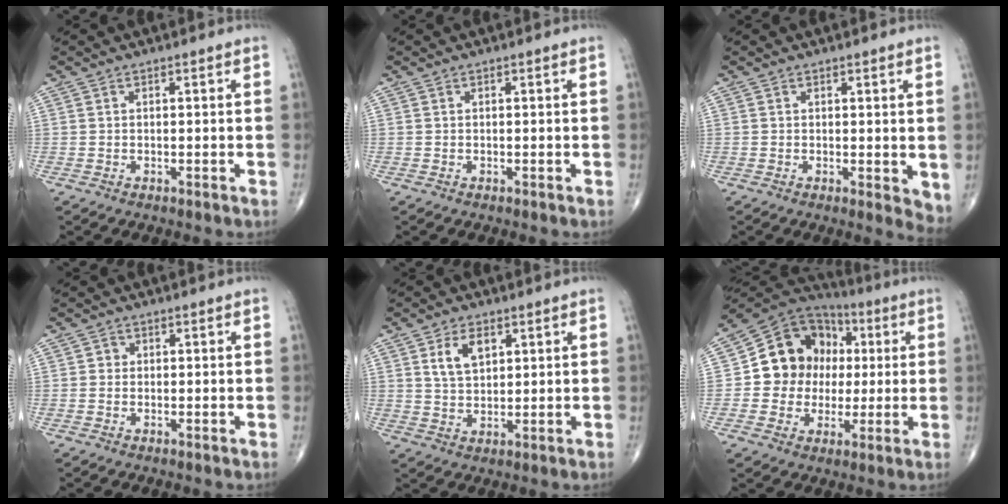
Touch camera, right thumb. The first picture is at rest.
{"total": 0.0}
{"total": 3.7, "force": [0.4, 1.6, 3.3], "torque": [-0.040, -0.012, 0.005]}
{"total": 1.2, "force": [0.0, 1.1, 0.3], "torque": [0.002, 0.003, -0.002]}
{"total": 6.0, "force": [2.5, 3.6, 4.2], "torque": [-0.065, -0.012, 0.050]}
{"total": 15.3, "force": [1.0, 13.4, 7.5], "torque": [-0.081, 0.027, 0.017]}